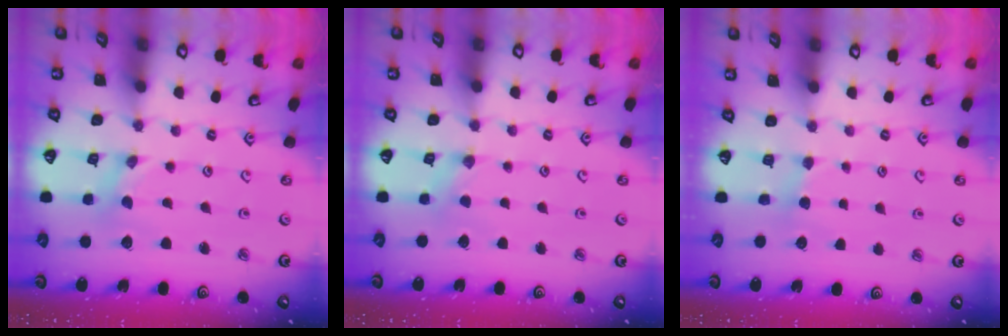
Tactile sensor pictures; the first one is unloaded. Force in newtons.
{"total": 1.8, "press": 1.8, "slide": 0.3}
{"total": 2.9, "press": 2.9, "slide": 0.4}